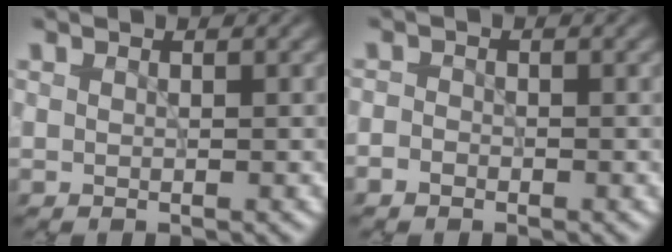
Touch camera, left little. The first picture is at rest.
{"total": 1.2, "force": [-0.7, 0.8, 0.4], "torque": [-0.005, 0.001, -0.016]}